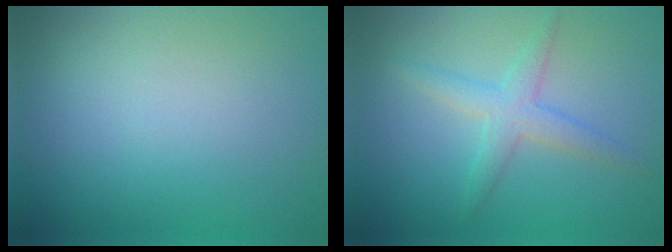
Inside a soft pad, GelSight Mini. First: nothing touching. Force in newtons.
{"total": 2.7, "press": 2.7, "slide": 0.1}